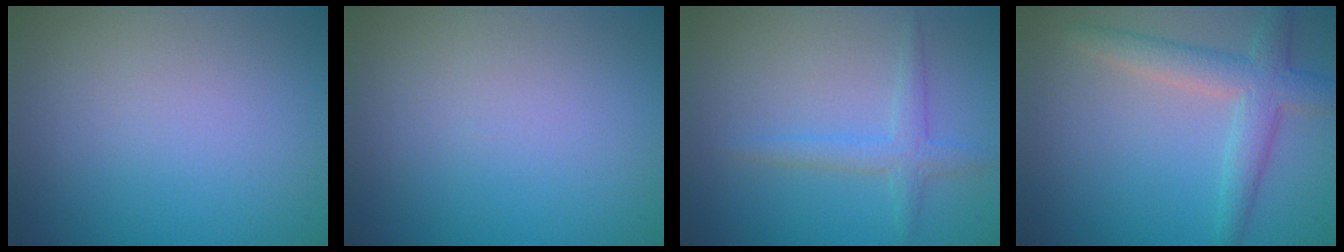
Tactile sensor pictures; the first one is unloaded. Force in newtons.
{"total": 0.0}
{"total": 2.1, "press": 2.1, "slide": 0.1}
{"total": 4.0, "press": 4.0, "slide": 0.3}